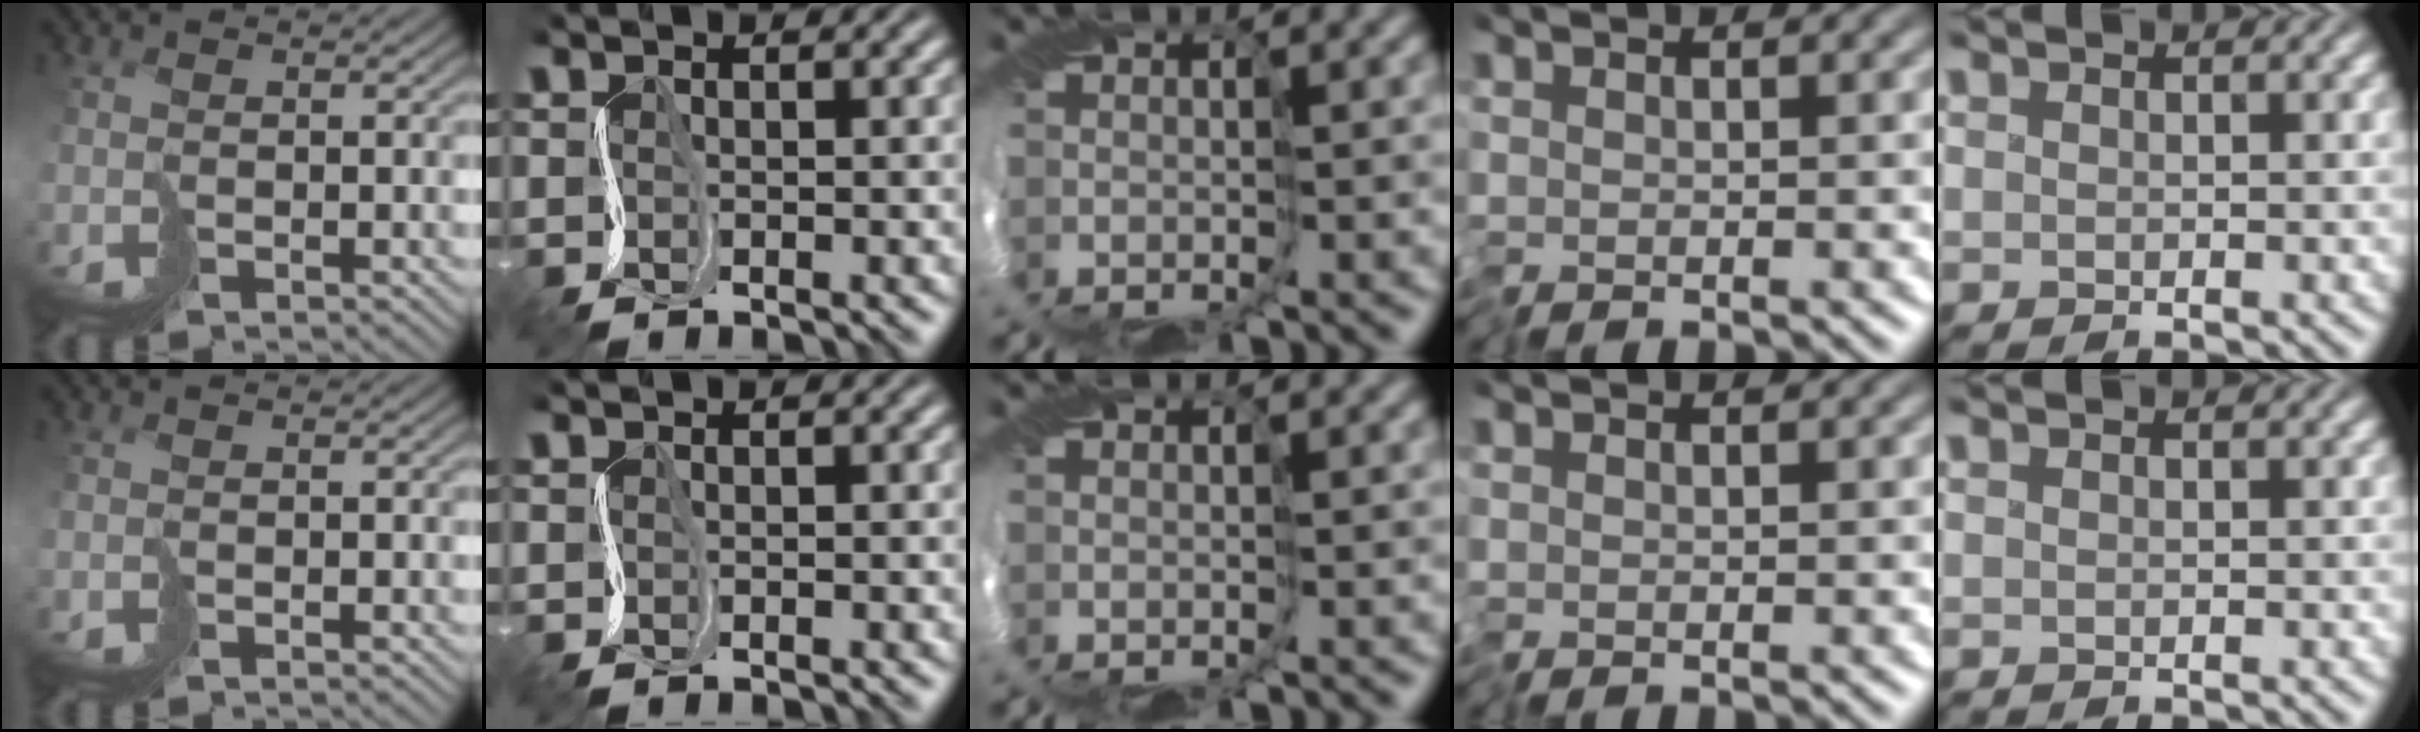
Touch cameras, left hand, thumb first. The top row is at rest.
{}